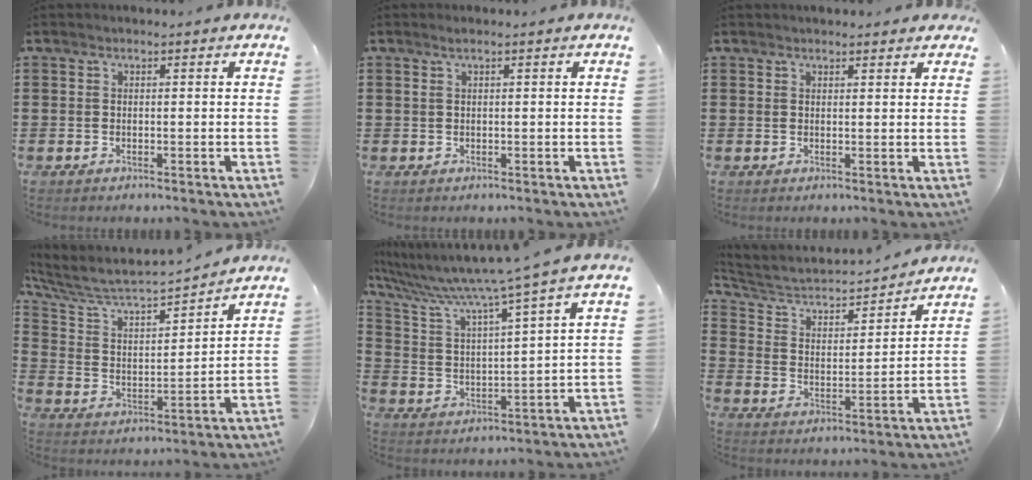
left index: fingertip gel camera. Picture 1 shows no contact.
{"total": 0.8, "force": [0.4, 0.0, 0.7], "torque": [-0.012, 0.001, 0.007]}
{"total": 1.4, "force": [1.4, 0.3, 0.3], "torque": [-0.008, 0.003, 0.027]}
{"total": 5.7, "force": [5.3, 0.9, 2.0], "torque": [-0.069, -0.043, 0.082]}
{"total": 6.9, "force": [5.9, -0.9, 3.5], "torque": [-0.098, -0.052, 0.090]}
{"total": 4.2, "force": [3.6, 1.5, 1.6], "torque": [-0.055, -0.028, 0.052]}